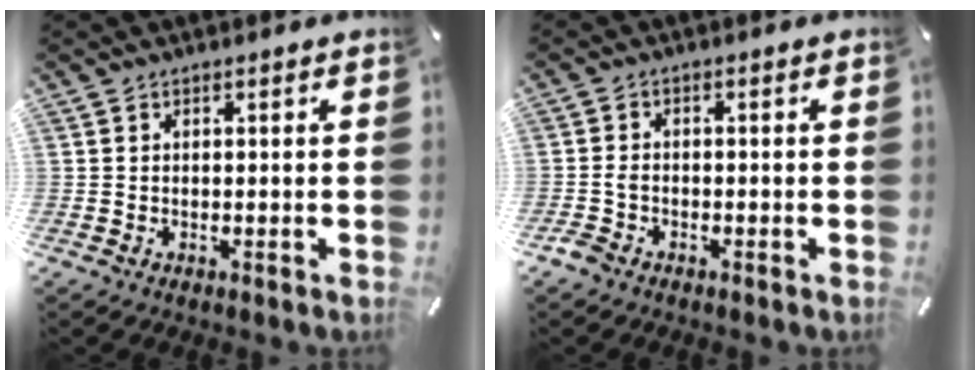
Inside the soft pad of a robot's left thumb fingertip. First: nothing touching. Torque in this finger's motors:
{"motor_torque": [-0.18, 0.47, 0.07, -0.02, 0.01]}